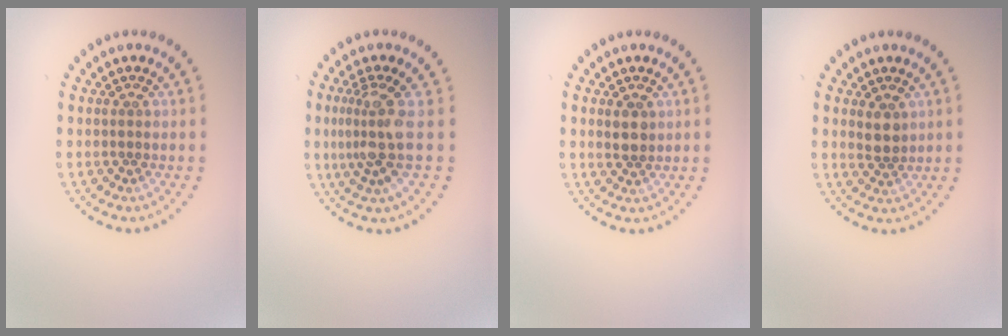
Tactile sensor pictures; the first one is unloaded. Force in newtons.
{"total": 3.8, "press": 2.8, "slide": 2.5}
{"total": 1.8, "press": 1.7, "slide": 0.6}
{"total": 2.0, "press": 1.8, "slide": 0.9}